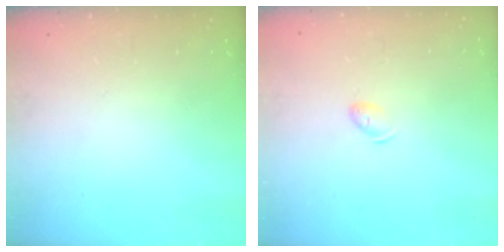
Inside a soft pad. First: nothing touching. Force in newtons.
{"total": 5.1, "press": 5.0, "slide": 1.0}